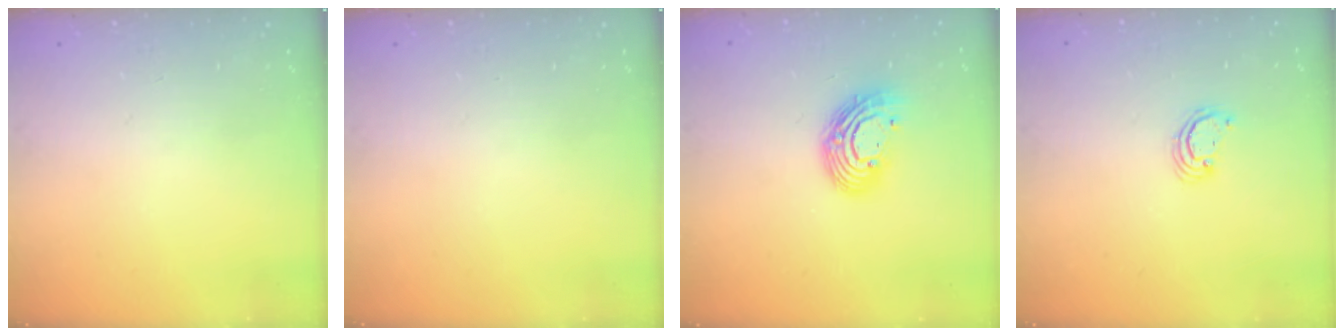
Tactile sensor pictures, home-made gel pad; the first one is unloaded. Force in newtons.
{"total": 0.0}
{"total": 11.9, "press": 11.9, "slide": 1.0}
{"total": 2.3, "press": 2.3, "slide": 0.2}